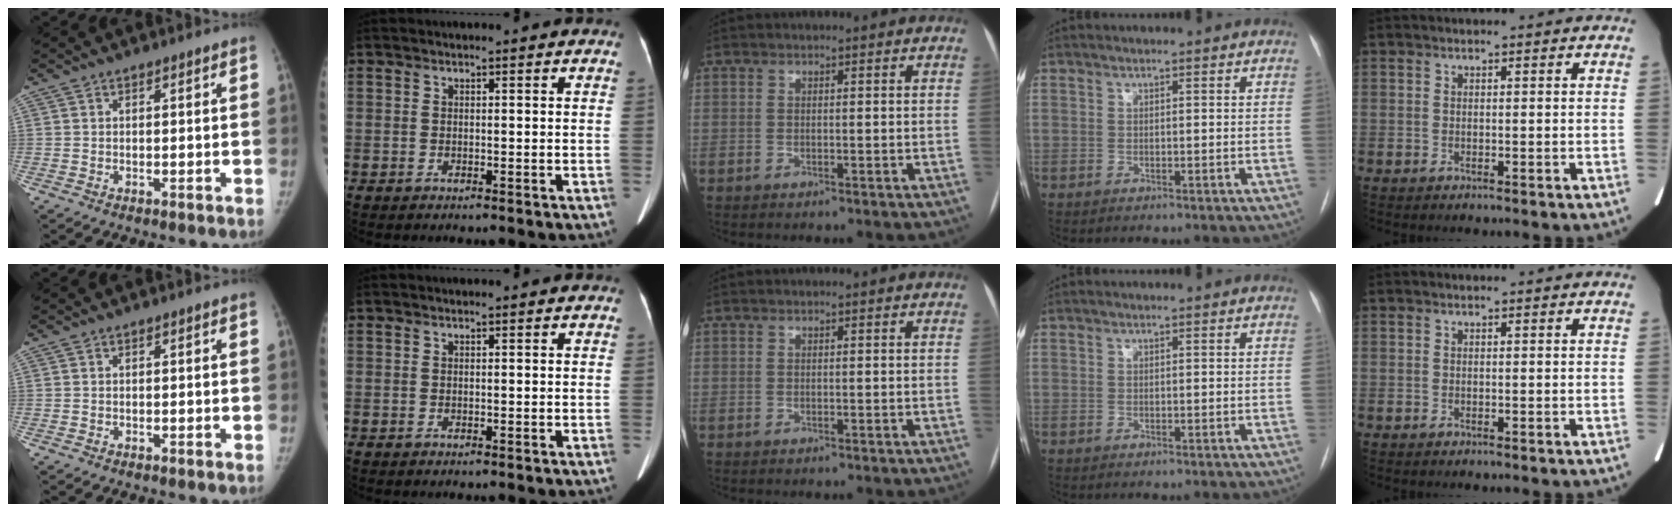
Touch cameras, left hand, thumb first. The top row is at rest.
{}